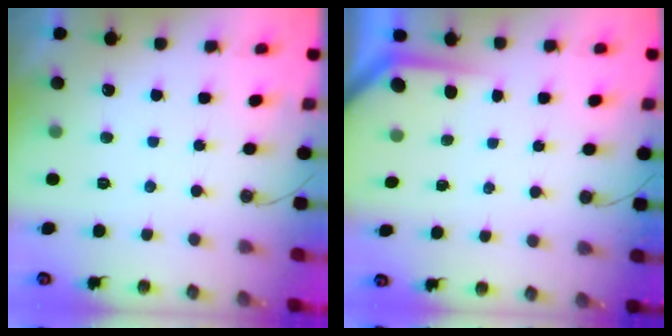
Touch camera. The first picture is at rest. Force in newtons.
{"total": 2.7, "press": 2.7, "slide": 0.4}